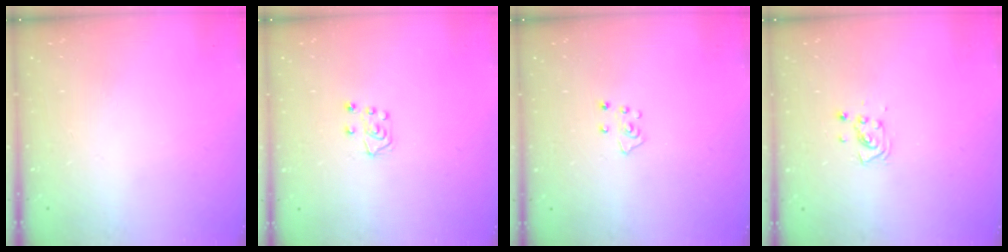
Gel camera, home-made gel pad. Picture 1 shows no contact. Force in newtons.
{"total": 6.4, "press": 6.3, "slide": 0.5}
{"total": 5.0, "press": 5.0, "slide": 0.3}
{"total": 5.0, "press": 4.7, "slide": 1.7}